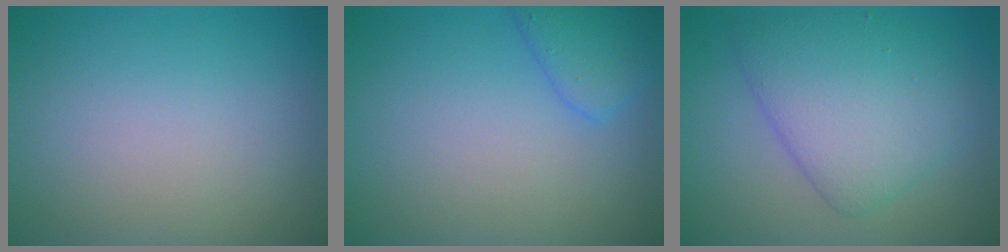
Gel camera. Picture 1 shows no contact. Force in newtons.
{"total": 2.7, "press": 2.7, "slide": 0.2}
{"total": 6.2, "press": 6.2, "slide": 0.1}